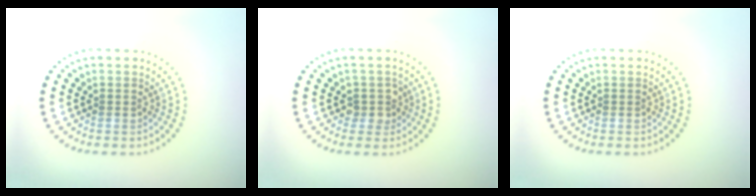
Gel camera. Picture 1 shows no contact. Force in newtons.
{"total": 1.8, "press": 1.5, "slide": 1.1}
{"total": 0.0}